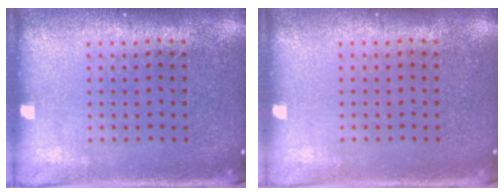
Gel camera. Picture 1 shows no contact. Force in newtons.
{"total": 0.0}